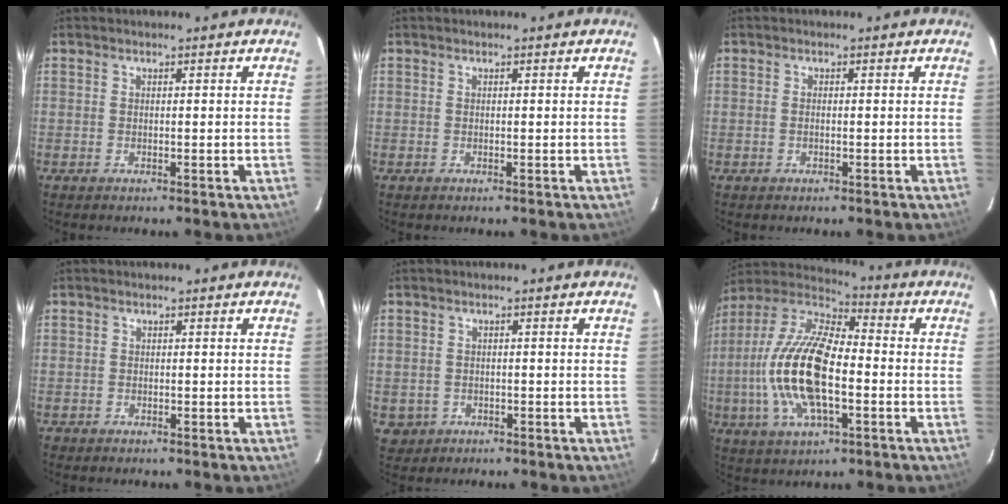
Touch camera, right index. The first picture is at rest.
{"total": 0.0}
{"total": 0.6, "force": [0.0, 0.2, 0.6], "torque": [-0.013, 0.001, -0.002]}
{"total": 1.0, "force": [-0.4, 0.9, -0.1], "torque": [-0.002, 0.004, -0.005]}
{"total": 4.4, "force": [-1.4, 4.1, 0.5], "torque": [-0.019, 0.011, -0.013]}
{"total": 19.4, "force": [-3.2, 8.0, 17.3], "torque": [-0.358, 0.000, -0.069]}